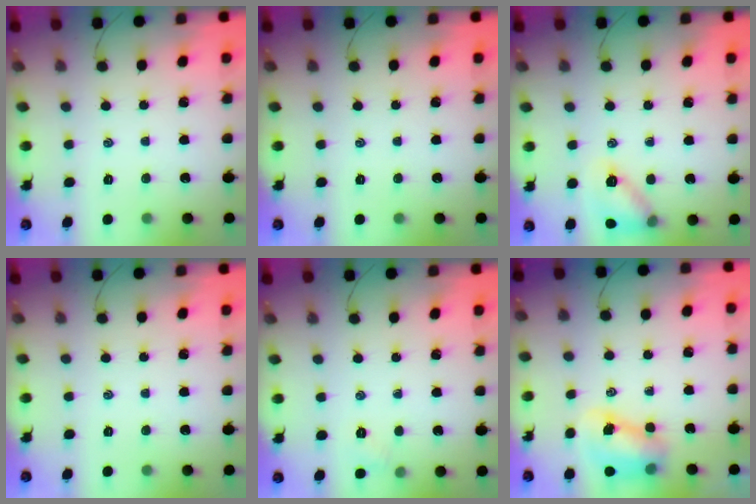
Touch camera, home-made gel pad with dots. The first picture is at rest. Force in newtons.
{"total": 0.0}
{"total": 12.7, "press": 12.6, "slide": 1.0}
{"total": 0.0}
{"total": 2.9, "press": 2.7, "slide": 1.0}
{"total": 7.7, "press": 7.6, "slide": 1.3}